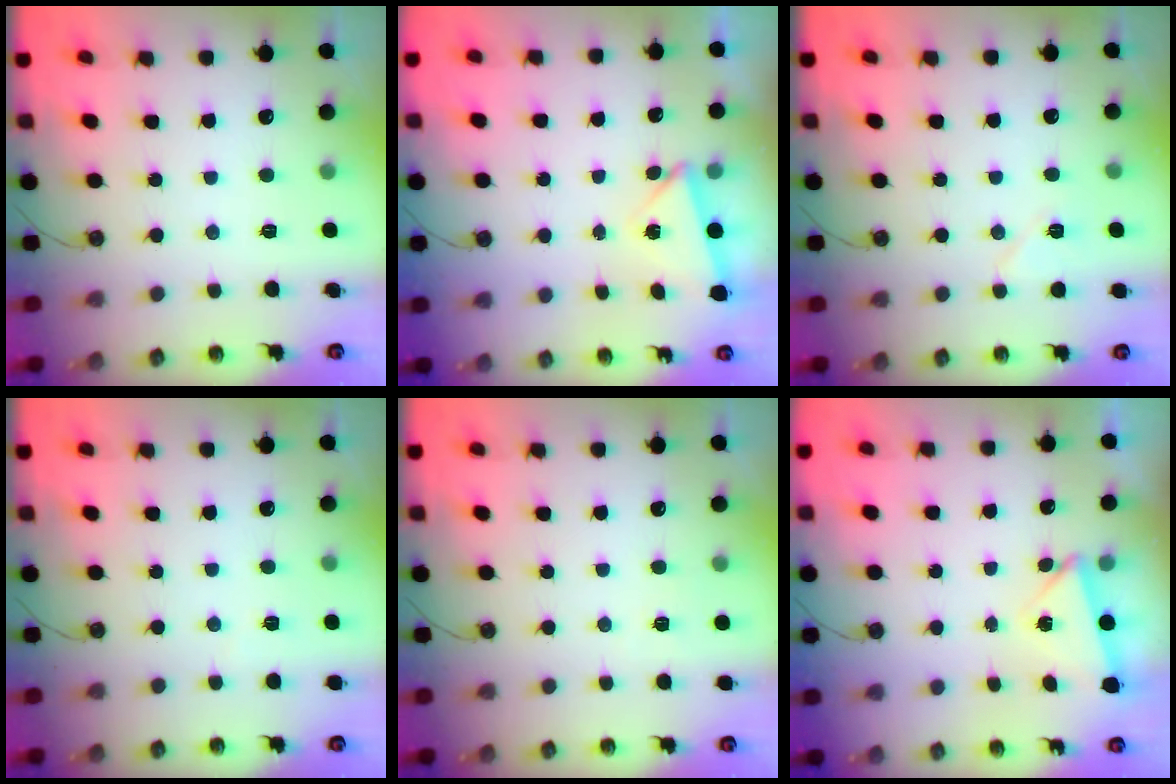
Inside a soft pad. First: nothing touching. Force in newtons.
{"total": 2.9, "press": 2.7, "slide": 1.2}
{"total": 5.5, "press": 5.3, "slide": 1.5}
{"total": 1.8, "press": 1.7, "slide": 0.6}
{"total": 3.0, "press": 3.0, "slide": 0.7}
{"total": 2.9, "press": 2.7, "slide": 1.2}